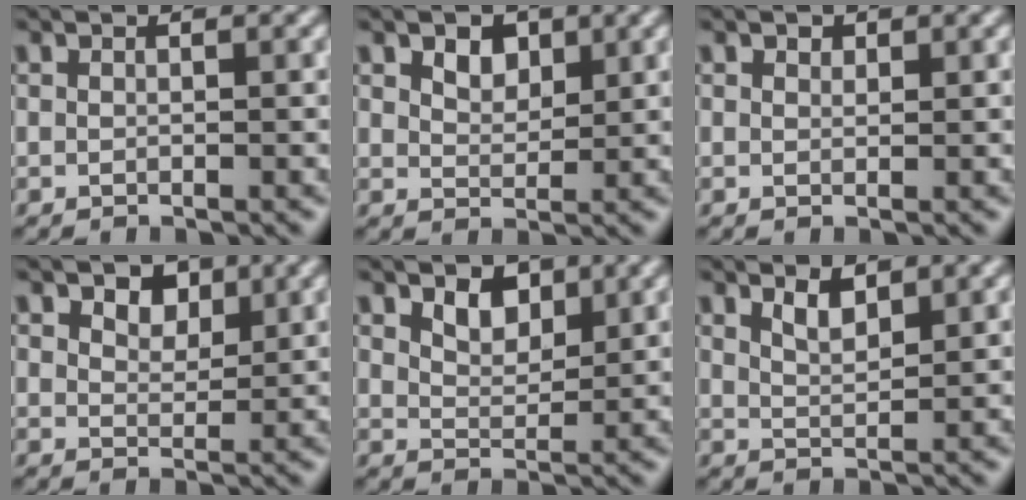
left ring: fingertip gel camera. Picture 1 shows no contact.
{"total": 2.2, "force": [1.3, 1.4, 1.2], "torque": [-0.022, -0.002, 0.021]}
{"total": 0.8, "force": [0.6, 0.4, 0.2], "torque": [-0.004, -0.001, 0.011]}
{"total": 3.1, "force": [1.8, 1.8, 1.6], "torque": [-0.030, 0.001, 0.019]}
{"total": 2.7, "force": [1.7, 1.5, 1.4], "torque": [-0.031, -0.004, 0.029]}
{"total": 1.9, "force": [1.4, 0.6, 1.2], "torque": [-0.023, -0.003, 0.029]}